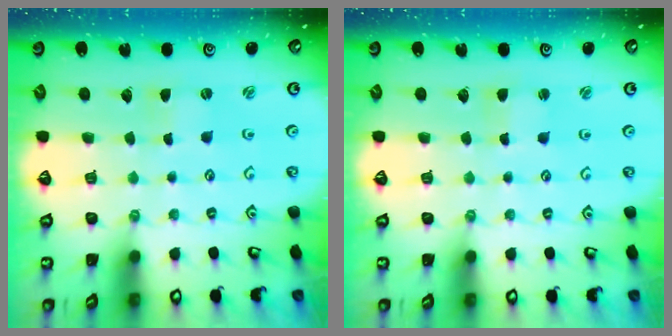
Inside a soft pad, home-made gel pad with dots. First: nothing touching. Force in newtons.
{"total": 1.1, "press": 1.0, "slide": 0.2}